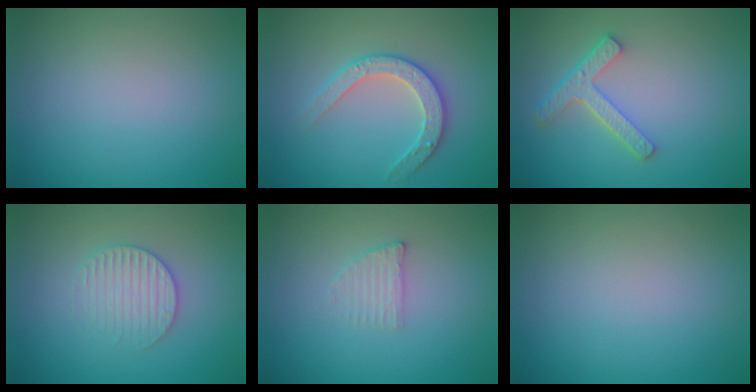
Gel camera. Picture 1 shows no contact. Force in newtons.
{"total": 2.8, "press": 2.7, "slide": 0.6}
{"total": 3.6, "press": 2.8, "slide": 2.3}
{"total": 2.8, "press": 2.7, "slide": 0.6}
{"total": 1.6, "press": 1.5, "slide": 0.3}
{"total": 0.0}